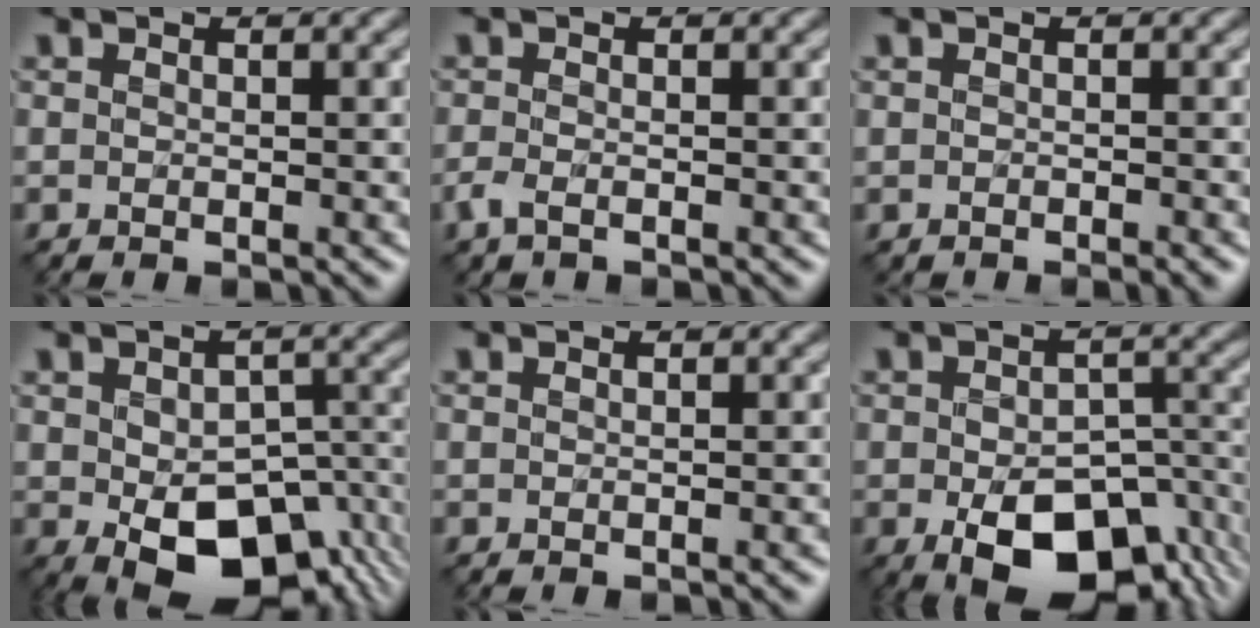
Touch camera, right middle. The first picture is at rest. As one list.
[{"total": 1.0, "force": [-0.8, 0.3, 0.5], "torque": [-0.019, -0.004, -0.020]}, {"total": 0.5, "force": [-0.4, 0.1, 0.3], "torque": [-0.001, -0.003, -0.005]}, {"total": 12.4, "force": [-4.4, 7.1, 9.2], "torque": [-0.143, -0.039, -0.045]}, {"total": 0.9, "force": [-0.4, 0.1, 0.8], "torque": [-0.007, -0.006, -0.005]}, {"total": 11.1, "force": [-4.9, 6.1, 7.9], "torque": [-0.128, -0.025, -0.055]}]